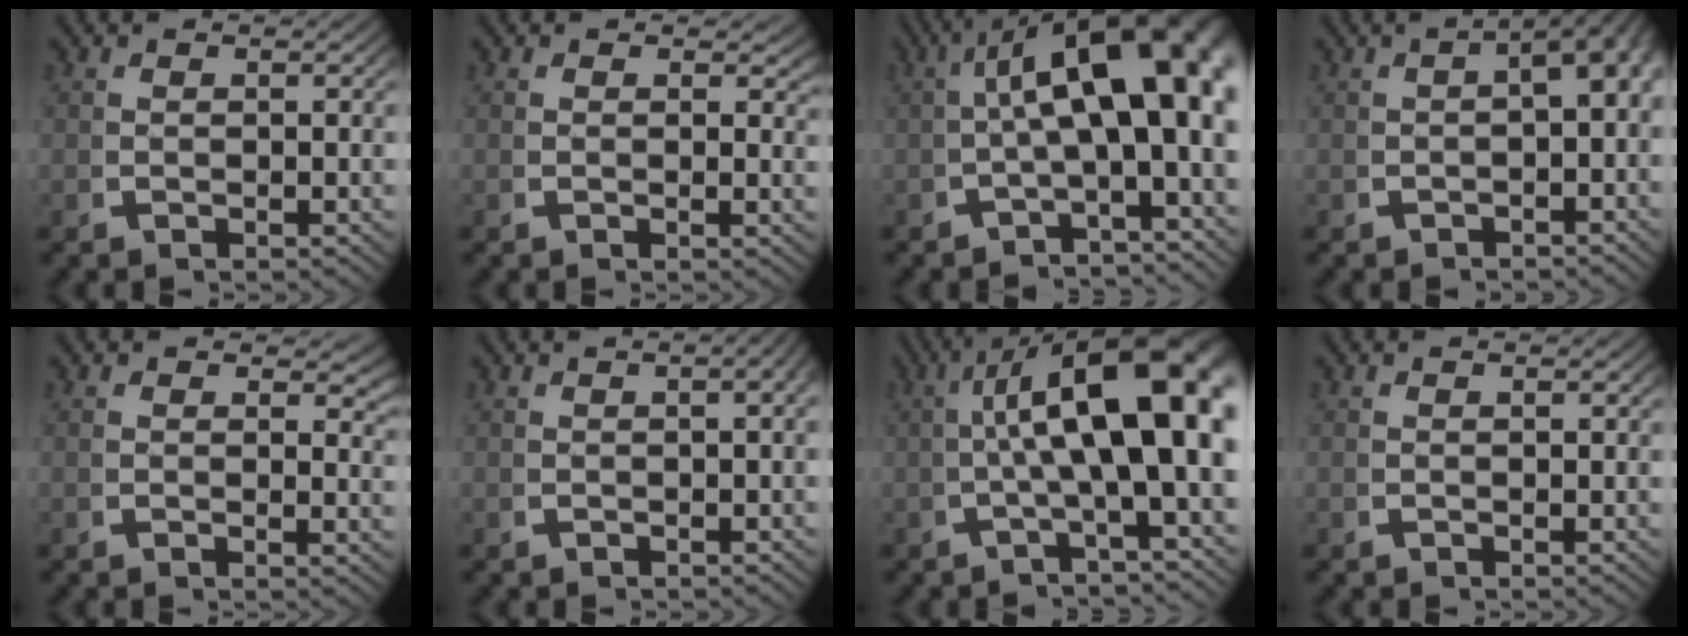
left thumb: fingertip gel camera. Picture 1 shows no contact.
{"total": 2.0, "force": [1.4, 1.1, 0.8], "torque": [-0.005, -0.004, 0.016]}
{"total": 13.5, "force": [0.8, 6.7, 11.7], "torque": [-0.145, 0.005, -0.002]}
{"total": 4.9, "force": [0.0, 2.4, 4.2], "torque": [-0.045, 0.015, -0.008]}
{"total": 2.5, "force": [1.7, 1.3, 1.3], "torque": [-0.007, -0.005, 0.019]}
{"total": 3.1, "force": [0.2, 1.3, 2.8], "torque": [-0.026, 0.018, -0.003]}
{"total": 15.2, "force": [1.8, 6.8, 13.5], "torque": [-0.169, 0.014, 0.008]}
{"total": 0.0}